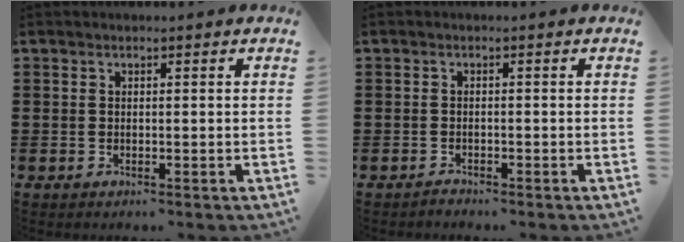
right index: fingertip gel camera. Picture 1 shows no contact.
{"total": 0.8, "force": [-0.8, 0.1, 0.0], "torque": [-0.002, 0.002, -0.018]}